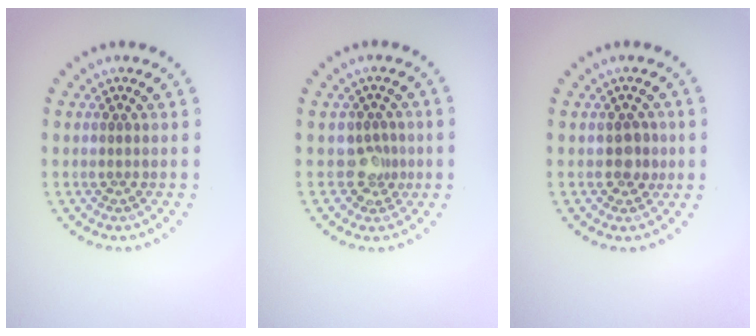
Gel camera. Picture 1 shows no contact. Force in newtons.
{"total": 2.0, "press": 1.6, "slide": 1.3}
{"total": 1.7, "press": 1.6, "slide": 0.6}